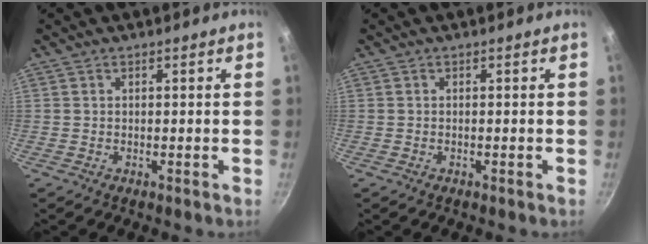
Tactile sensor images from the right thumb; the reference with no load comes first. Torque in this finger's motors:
{"motor_torque": [0.25, 0.04, -0.04, 0.01, 0.00]}